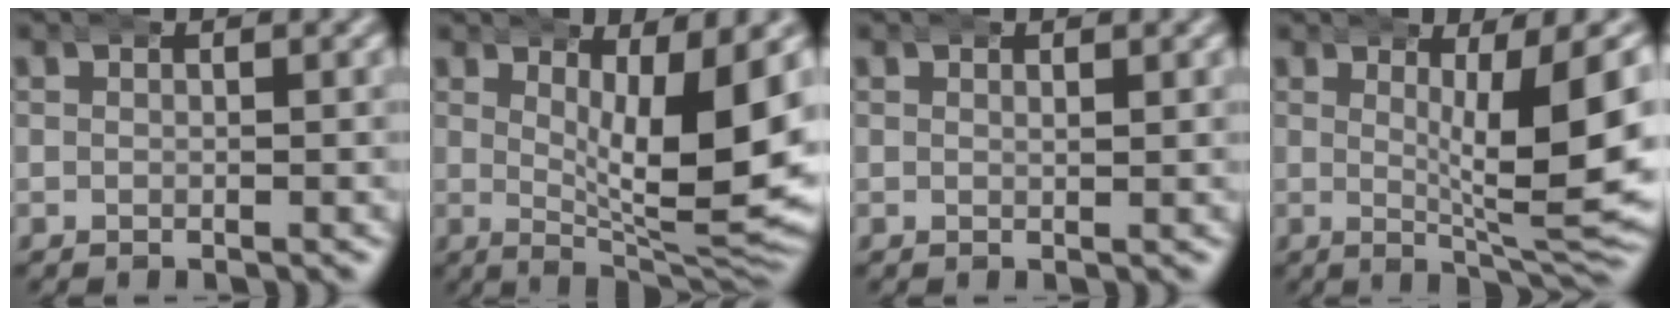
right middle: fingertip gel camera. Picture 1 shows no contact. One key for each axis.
{"total": 11.7, "fx": 1.5, "fy": 3.7, "fz": 11.0, "tx": -0.147, "ty": -0.019, "tz": 0.041}
{"total": 0.5, "fx": 0.4, "fy": 0.1, "fz": 0.3, "tx": -0.002, "ty": -0.003, "tz": 0.006}
{"total": 10.2, "fx": 1.1, "fy": 2.5, "fz": 9.8, "tx": -0.122, "ty": -0.005, "tz": 0.026}